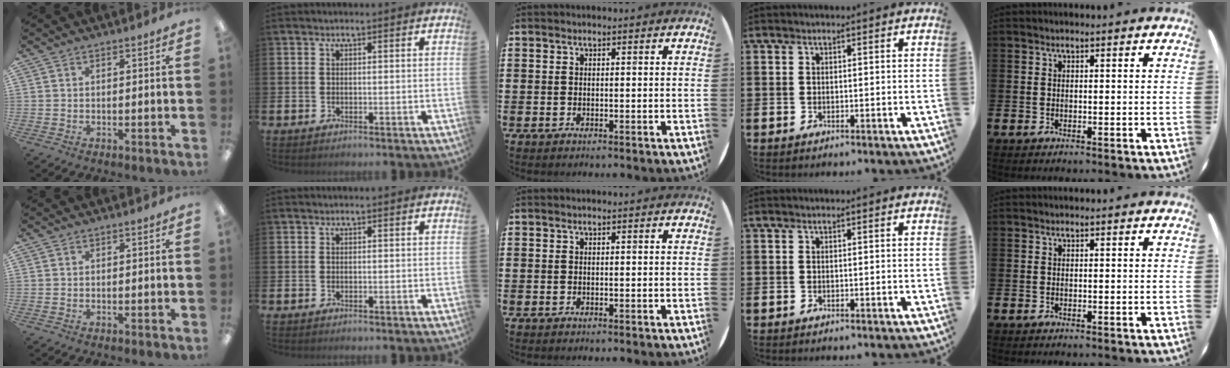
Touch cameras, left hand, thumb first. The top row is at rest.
{}